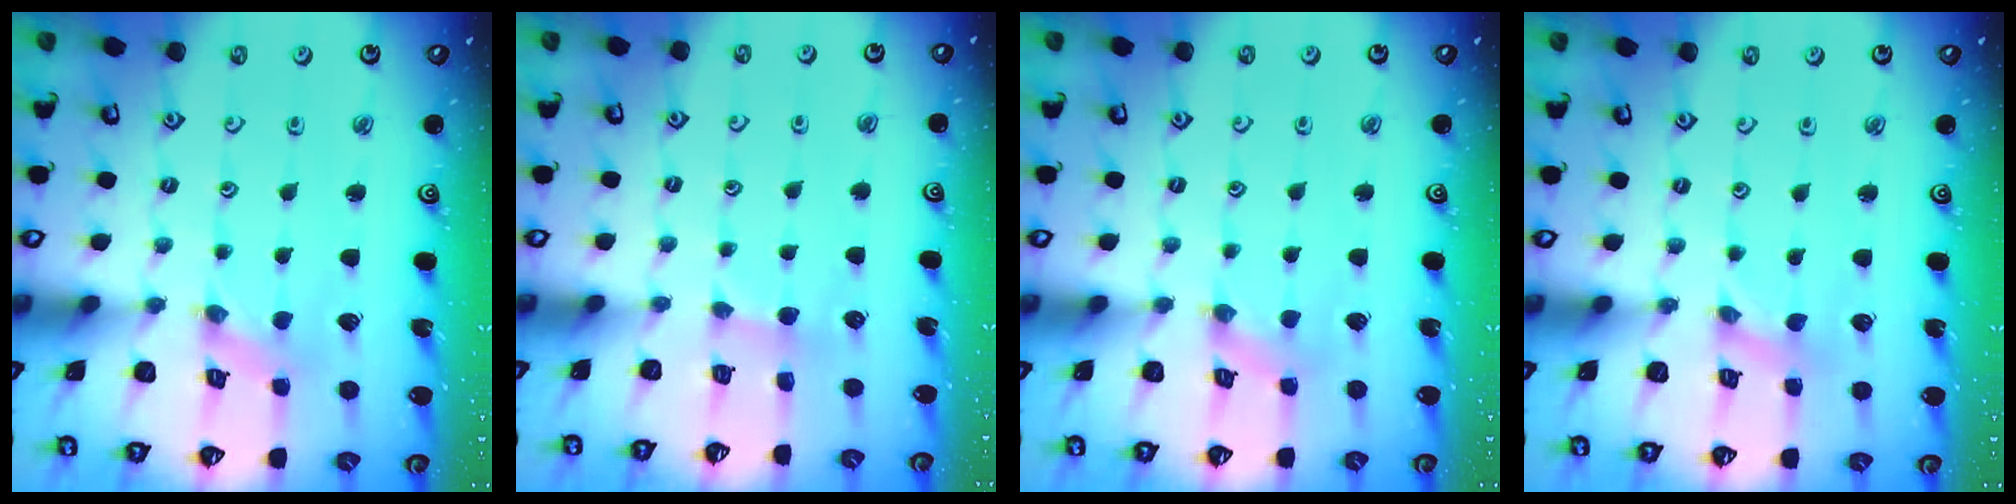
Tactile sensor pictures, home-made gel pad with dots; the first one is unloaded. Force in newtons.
{"total": 2.7, "press": 2.6, "slide": 0.4}
{"total": 2.0, "press": 2.0, "slide": 0.3}
{"total": 0.0}